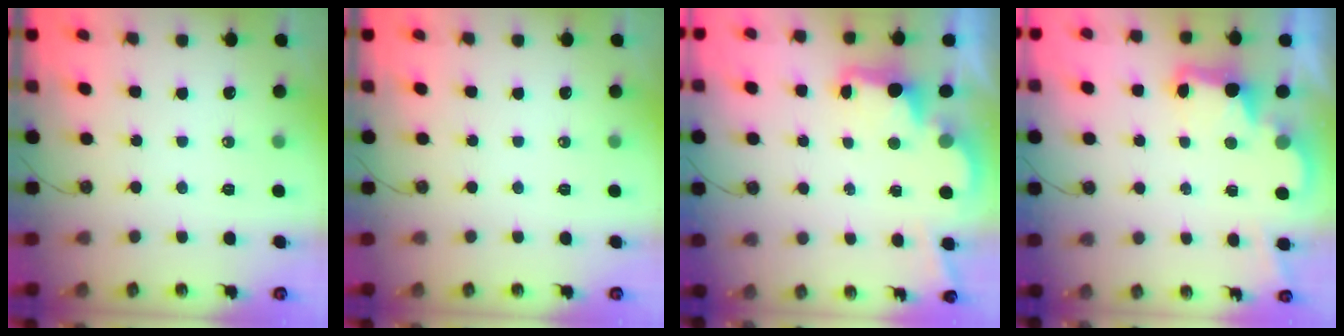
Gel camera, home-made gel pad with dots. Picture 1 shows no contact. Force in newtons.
{"total": 0.0}
{"total": 2.7, "press": 2.5, "slide": 0.8}
{"total": 3.2, "press": 3.2, "slide": 0.7}